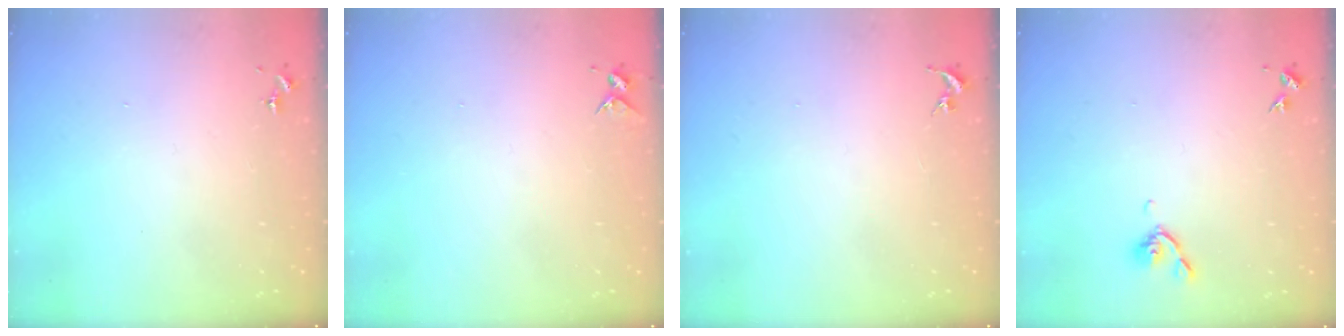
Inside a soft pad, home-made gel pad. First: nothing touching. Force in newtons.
{"total": 4.1, "press": 4.1, "slide": 0.5}
{"total": 0.0}
{"total": 5.8, "press": 5.6, "slide": 1.4}